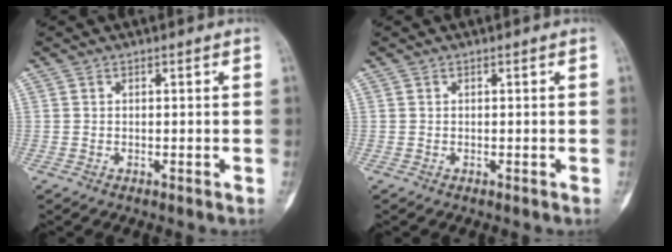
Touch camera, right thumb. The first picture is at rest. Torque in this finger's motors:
{"motor_torque": [-0.08, -0.03, 0.22, -0.15, 0.00]}